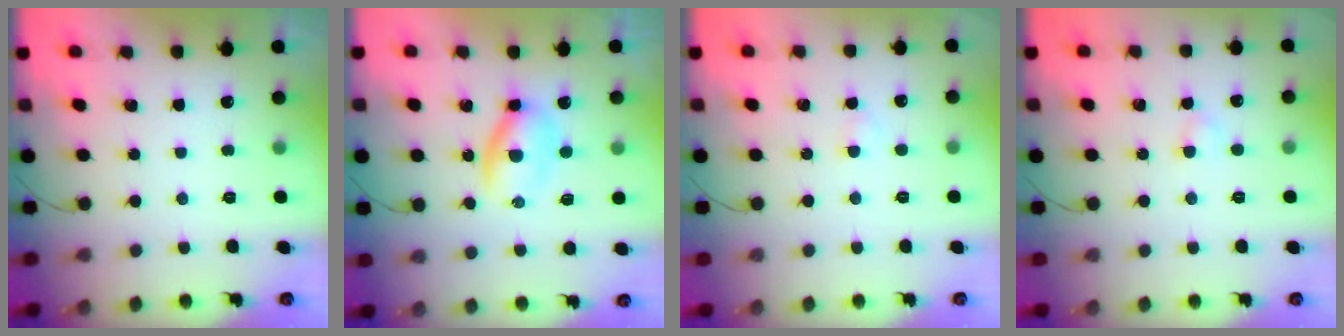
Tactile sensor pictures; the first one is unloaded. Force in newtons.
{"total": 5.0, "press": 4.9, "slide": 1.0}
{"total": 1.5, "press": 1.2, "slide": 0.8}
{"total": 2.6, "press": 2.3, "slide": 1.0}